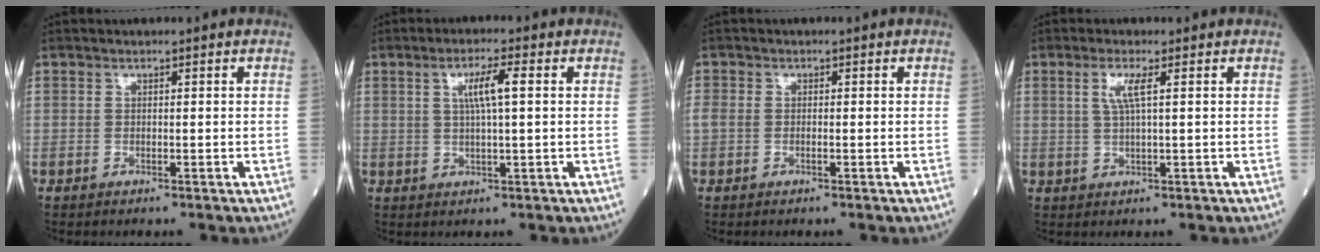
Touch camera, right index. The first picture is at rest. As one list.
[{"total": 4.7, "force": [1.2, 0.2, 4.5], "torque": [-0.085, 0.004, 0.021]}, {"total": 1.8, "force": [-0.2, 1.2, 1.4], "torque": [-0.050, 0.010, -0.002]}, {"total": 3.2, "force": [1.0, 0.0, 3.0], "torque": [-0.066, 0.002, 0.021]}]